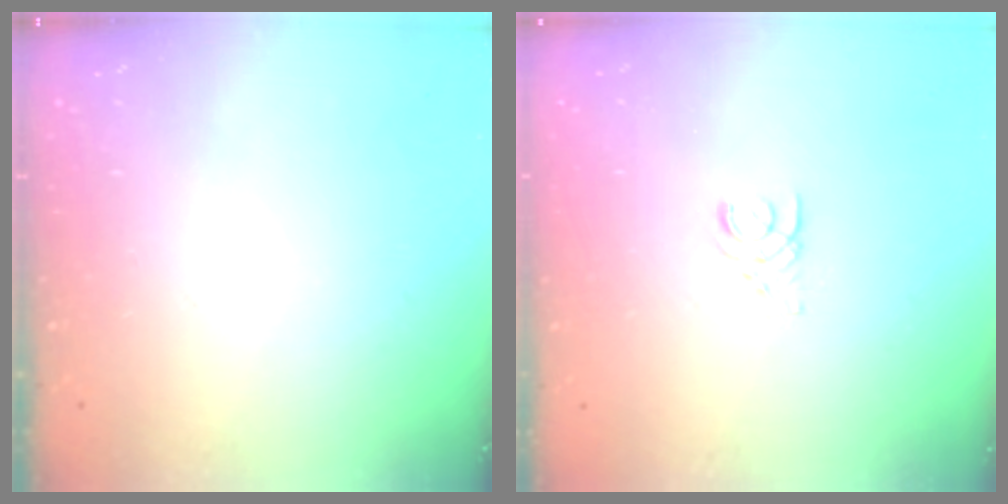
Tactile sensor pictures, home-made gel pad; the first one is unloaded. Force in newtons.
{"total": 1.7, "press": 1.7, "slide": 0.2}